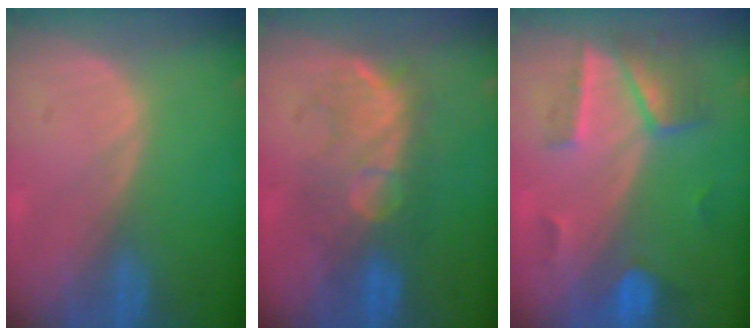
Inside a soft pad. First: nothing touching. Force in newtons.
{"total": 8.0, "press": 7.9, "slide": 0.7}
{"total": 7.2, "press": 6.3, "slide": 3.4}